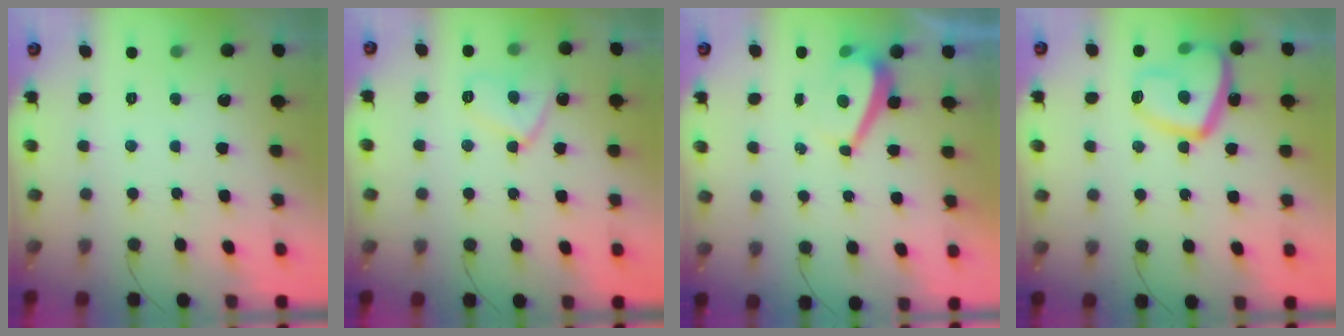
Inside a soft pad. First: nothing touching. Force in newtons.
{"total": 9.1, "press": 9.1, "slide": 0.8}
{"total": 3.0, "press": 2.9, "slide": 0.6}
{"total": 15.5, "press": 15.4, "slide": 1.7}